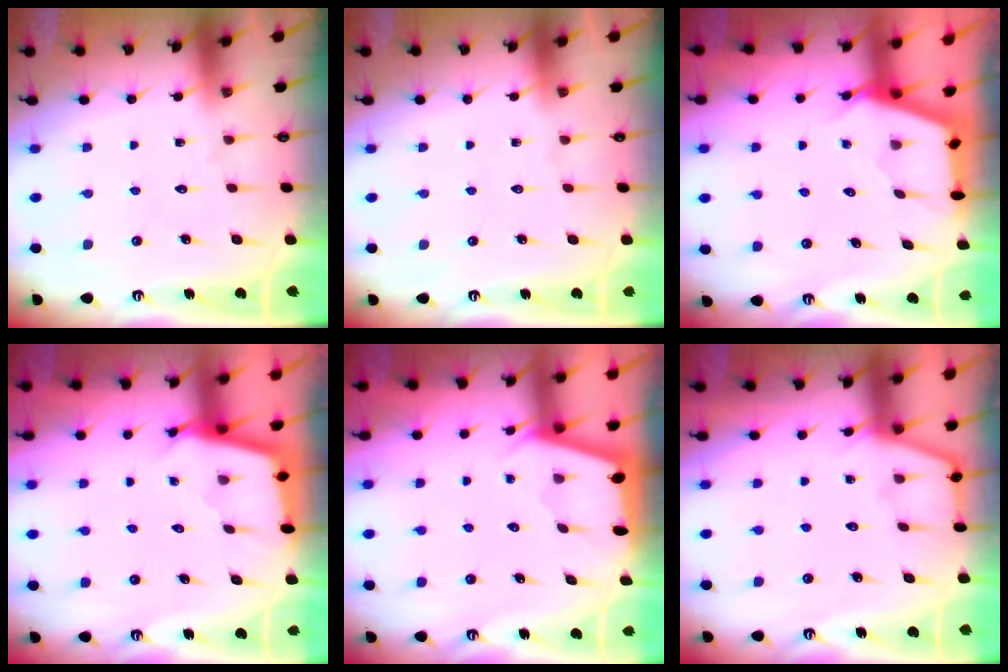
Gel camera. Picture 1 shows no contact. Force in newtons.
{"total": 0.0}
{"total": 3.0, "press": 2.9, "slide": 0.4}
{"total": 2.5, "press": 2.5, "slide": 0.1}
{"total": 2.6, "press": 2.6, "slide": 0.1}
{"total": 3.8, "press": 3.8, "slide": 0.5}